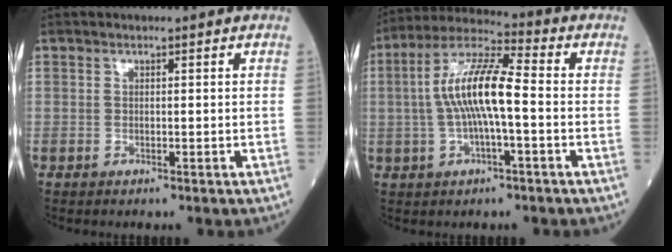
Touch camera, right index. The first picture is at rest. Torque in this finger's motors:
{"motor_torque": [1.10, 0.08, 0.68, 0.21]}